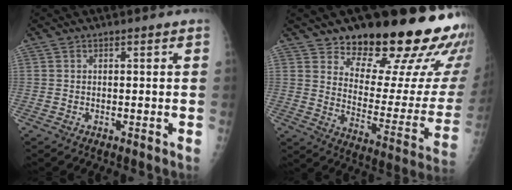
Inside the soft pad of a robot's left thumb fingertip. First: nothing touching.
{"total": 24.0, "force": [17.9, 7.9, 13.9], "torque": [-0.154, -0.125, 0.240]}